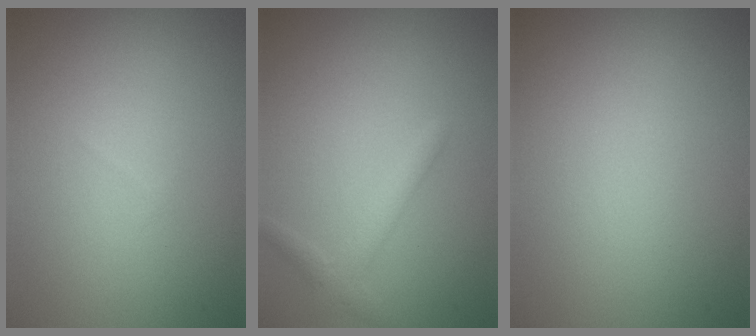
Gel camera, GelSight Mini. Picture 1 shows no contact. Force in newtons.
{"total": 1.6, "press": 1.6, "slide": 0.1}
{"total": 0.0}